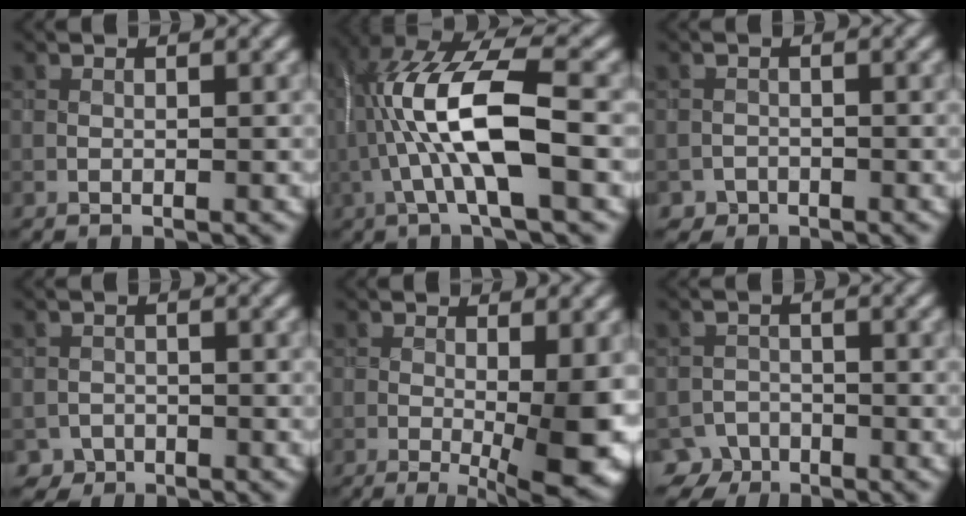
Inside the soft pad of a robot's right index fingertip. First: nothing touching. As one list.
[{"total": 10.3, "force": [-0.9, 3.0, 9.8], "torque": [-0.208, 0.015, -0.015]}, {"total": 2.0, "force": [-1.5, 1.2, -0.3], "torque": [0.016, 0.008, -0.024]}, {"total": 2.4, "force": [-1.9, 1.5, -0.2], "torque": [0.017, 0.006, -0.030]}, {"total": 9.4, "force": [-2.2, 2.7, 8.7], "torque": [-0.111, -0.007, -0.030]}, {"total": 4.3, "force": [-3.4, 2.6, 0.3], "torque": [0.009, -0.003, -0.050]}]